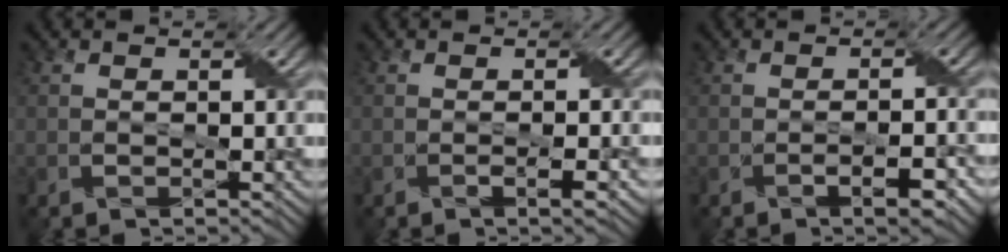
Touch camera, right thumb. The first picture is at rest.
{"total": 1.6, "force": [-0.6, 0.2, 1.5], "torque": [-0.028, 0.001, -0.008]}
{"total": 2.7, "force": [-1.3, 0.6, 2.3], "torque": [-0.040, 0.001, -0.020]}